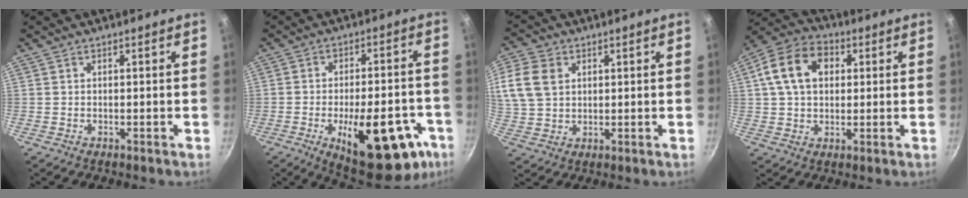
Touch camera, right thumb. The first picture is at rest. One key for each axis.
{"total": 22.7, "fx": -9.2, "fy": 9.7, "fz": 18.3, "tx": -0.209, "ty": 0.024, "tz": -0.115}
{"total": 9.8, "fx": 2.9, "fy": 7.3, "fz": 5.8, "tx": -0.105, "ty": -0.001, "tz": 0.057}
{"total": 12.8, "fx": 3.1, "fy": 9.2, "fz": 8.4, "tx": -0.128, "ty": 0.018, "tz": 0.036}